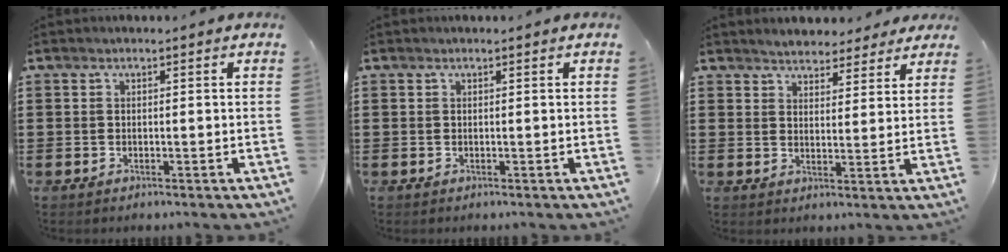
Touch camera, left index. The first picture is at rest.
{"total": 0.0}
{"total": 3.7, "force": [3.6, 0.9, 0.0], "torque": [-0.014, -0.007, 0.067]}